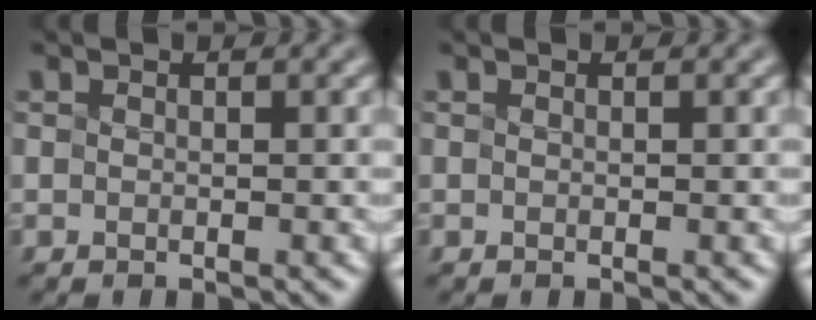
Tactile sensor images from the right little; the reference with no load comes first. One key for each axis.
{"total": 0.0}